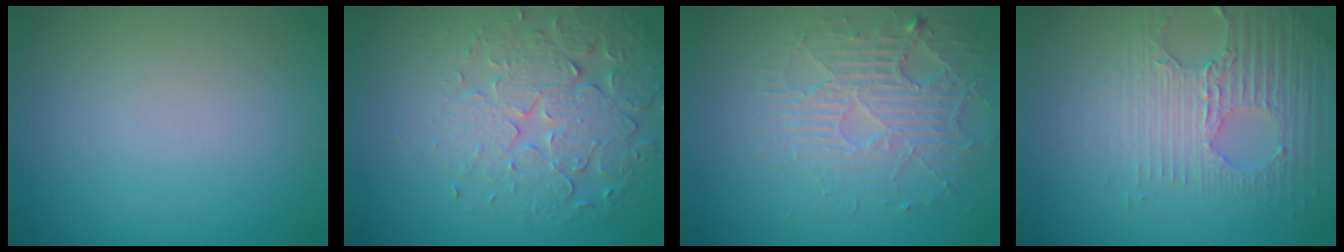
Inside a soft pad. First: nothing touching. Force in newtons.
{"total": 5.1, "press": 4.4, "slide": 2.6}
{"total": 3.9, "press": 3.5, "slide": 1.6}
{"total": 3.5, "press": 3.4, "slide": 0.8}